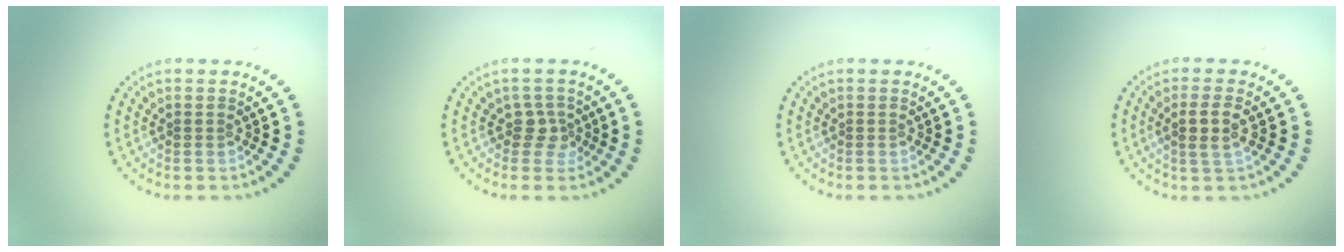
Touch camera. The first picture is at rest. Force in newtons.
{"total": 1.7, "press": 1.4, "slide": 1.0}
{"total": 0.0}
{"total": 2.0, "press": 1.9, "slide": 0.8}